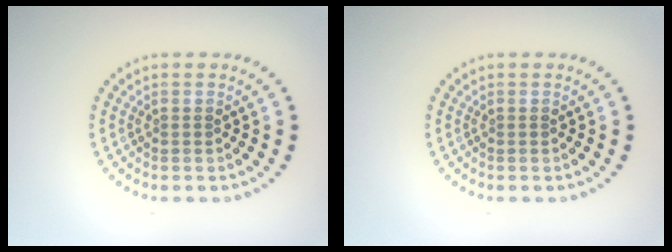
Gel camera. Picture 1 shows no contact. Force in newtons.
{"total": 0.0}